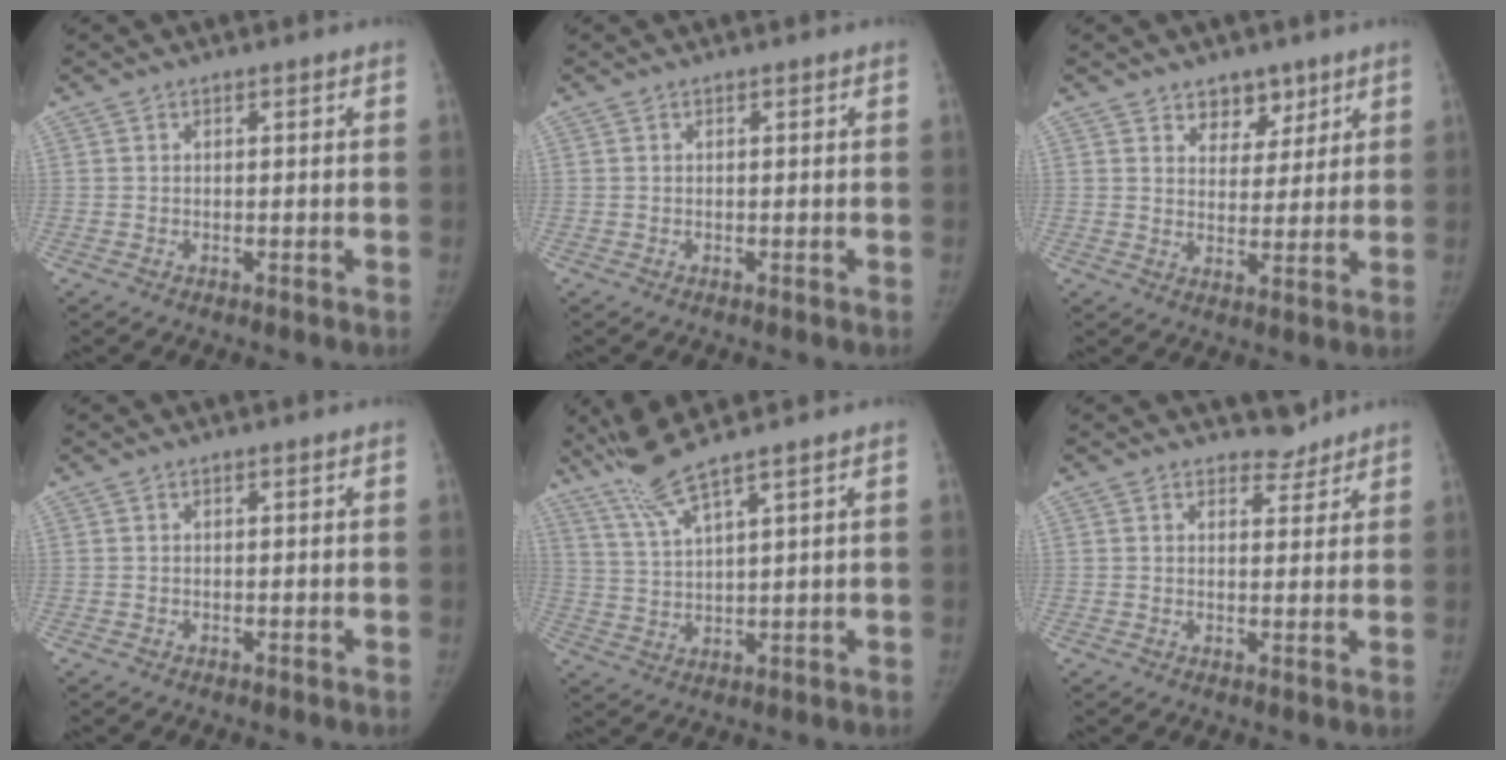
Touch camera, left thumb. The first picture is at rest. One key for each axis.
{"total": 0.0}
{"total": 5.9, "fx": 4.1, "fy": 3.9, "fz": 1.9, "tx": 0.007, "ty": -0.025, "tz": 0.065}
{"total": 0.0}
{"total": 7.3, "fx": 5.8, "fy": -0.6, "fz": 4.4, "tx": -0.095, "ty": -0.025, "tz": 0.126}
{"total": 2.8, "fx": 2.5, "fy": 1.3, "fz": -0.2, "tx": 0.027, "ty": -0.018, "tz": 0.030}